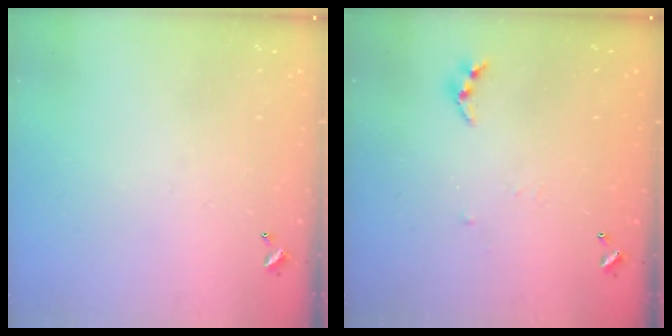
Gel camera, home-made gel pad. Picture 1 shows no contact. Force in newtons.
{"total": 3.4, "press": 3.4, "slide": 0.4}